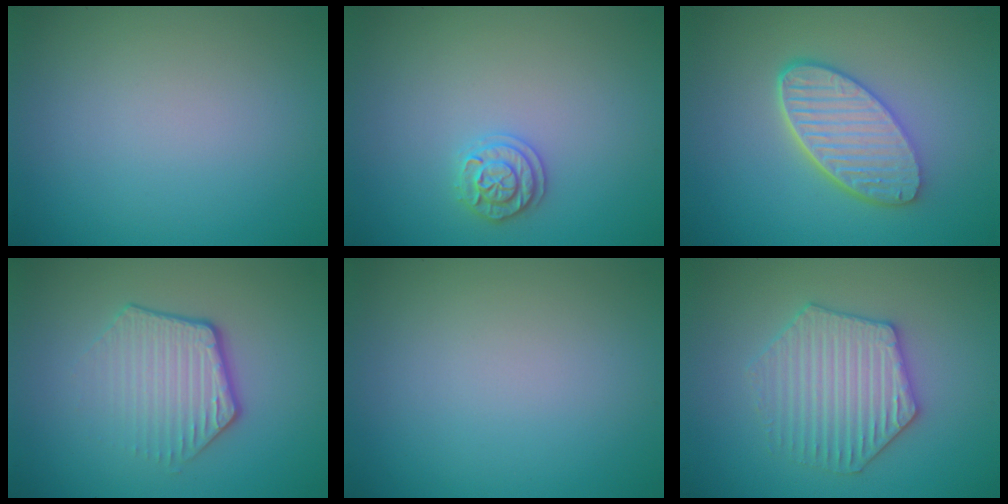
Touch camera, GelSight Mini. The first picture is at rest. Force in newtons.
{"total": 1.9, "press": 1.9, "slide": 0.2}
{"total": 5.8, "press": 4.6, "slide": 3.7}
{"total": 4.1, "press": 3.0, "slide": 2.9}
{"total": 0.0}
{"total": 4.1, "press": 4.1, "slide": 0.7}